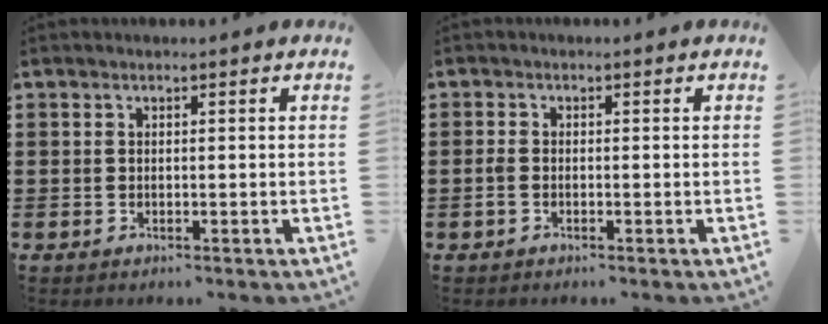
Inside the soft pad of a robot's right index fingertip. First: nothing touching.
{"total": 1.2, "force": [-0.6, 0.6, 0.9], "torque": [-0.026, -0.003, -0.013]}